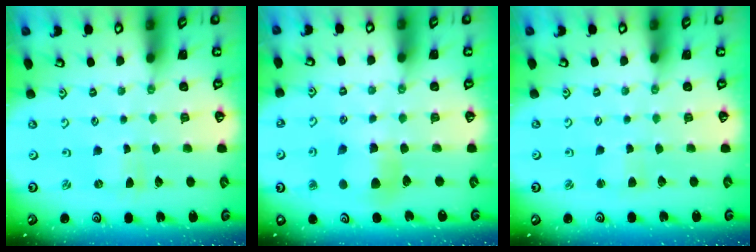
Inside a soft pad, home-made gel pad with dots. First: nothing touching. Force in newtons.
{"total": 6.6, "press": 6.6, "slide": 0.8}
{"total": 2.2, "press": 2.2, "slide": 0.3}